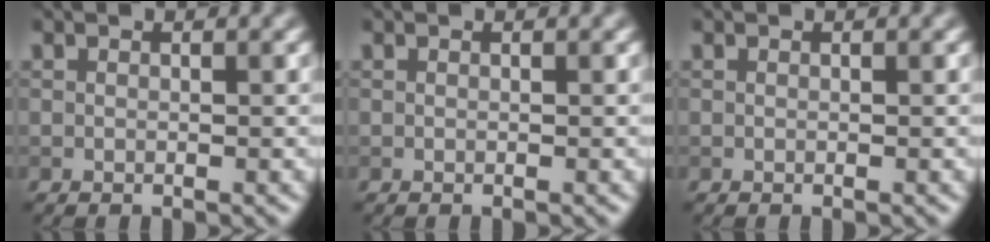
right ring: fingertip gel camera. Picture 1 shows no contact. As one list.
[{"total": 0.0}, {"total": 0.0}]